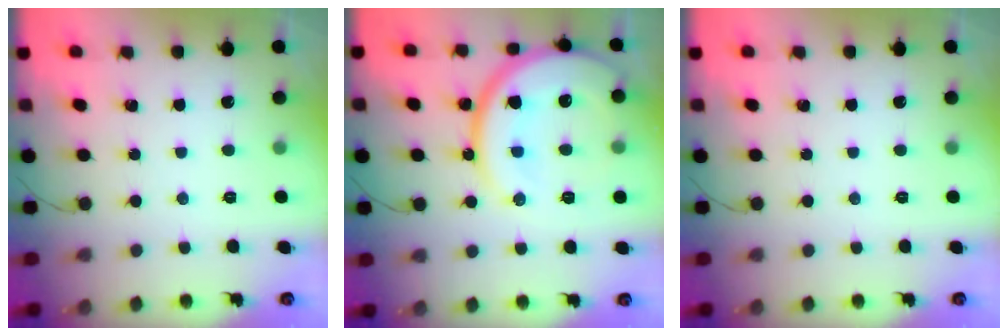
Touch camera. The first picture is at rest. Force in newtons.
{"total": 21.0, "press": 20.9, "slide": 2.2}
{"total": 0.0}